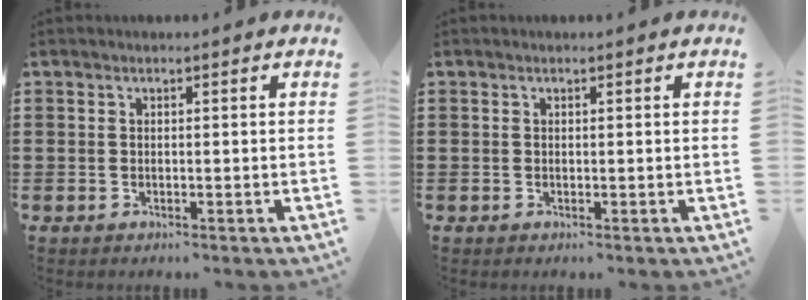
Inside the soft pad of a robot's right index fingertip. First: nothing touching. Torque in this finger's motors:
{"motor_torque": [0.00, 0.00, 0.00, 0.00]}